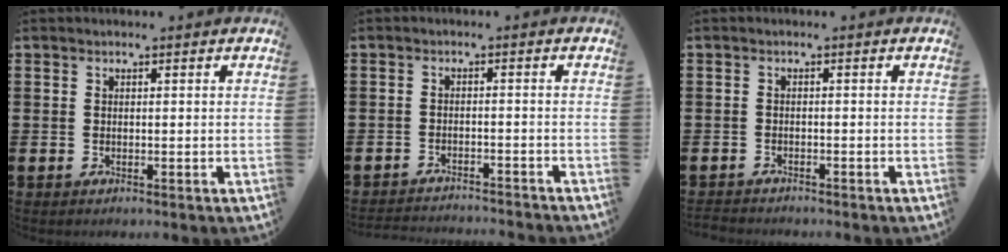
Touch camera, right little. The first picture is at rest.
{"total": 2.1, "force": [-2.1, -0.2, -0.1], "torque": [-0.002, 0.003, -0.044]}
{"total": 1.1, "force": [-1.1, 0.1, 0.0], "torque": [-0.003, -0.001, -0.023]}